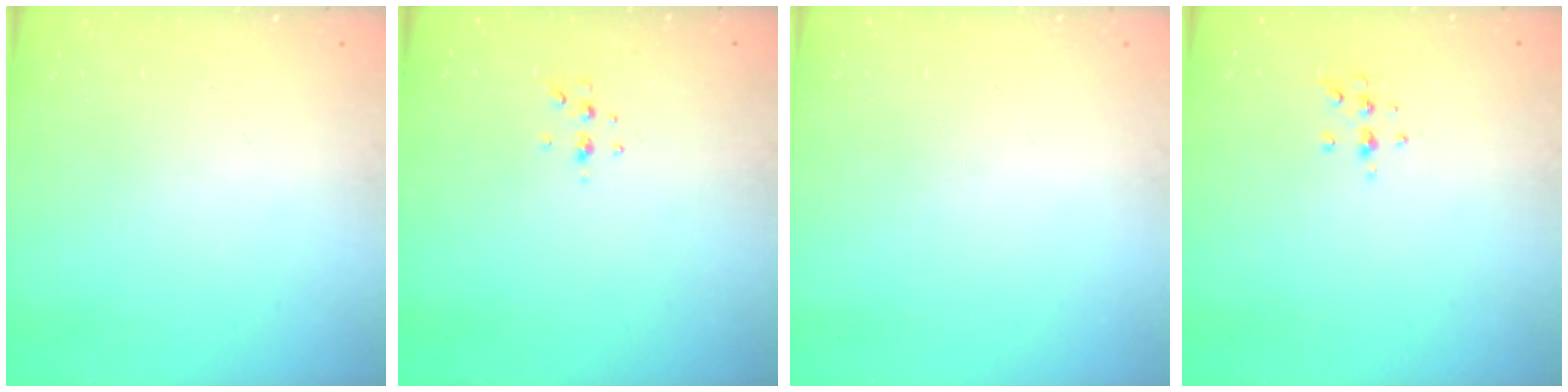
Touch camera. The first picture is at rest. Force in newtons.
{"total": 3.8, "press": 3.8, "slide": 0.7}
{"total": 0.0}
{"total": 6.0, "press": 5.6, "slide": 2.0}